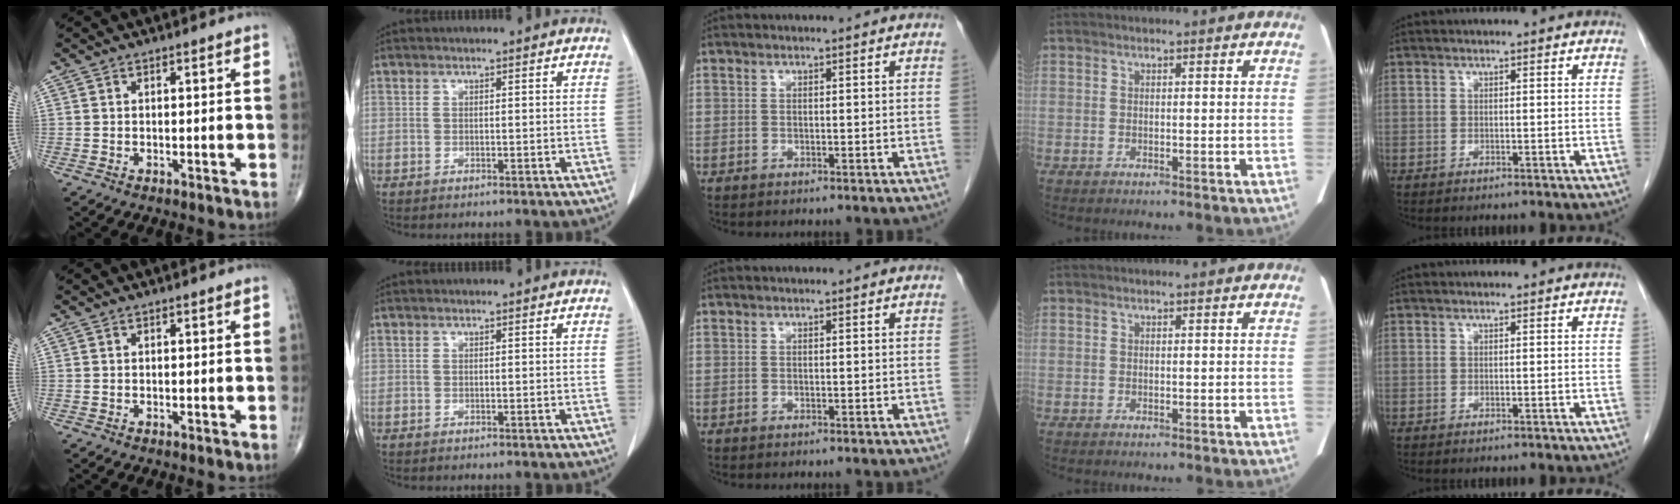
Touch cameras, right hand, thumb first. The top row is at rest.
{}